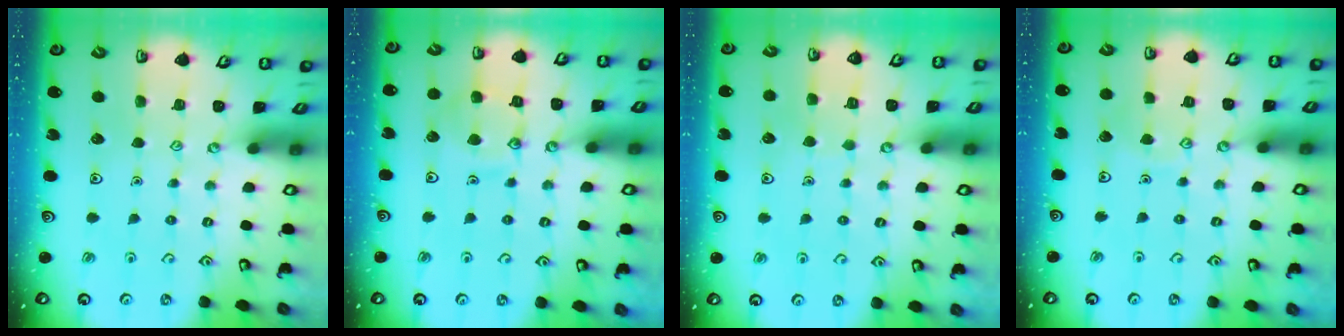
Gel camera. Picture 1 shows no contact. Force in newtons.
{"total": 10.6, "press": 10.6, "slide": 0.9}
{"total": 3.5, "press": 3.5, "slide": 0.2}
{"total": 4.3, "press": 4.3, "slide": 0.5}